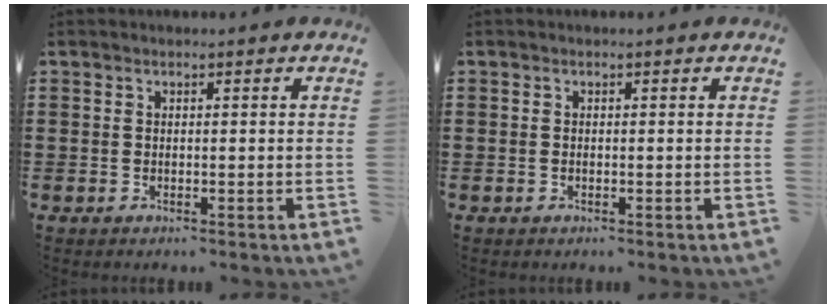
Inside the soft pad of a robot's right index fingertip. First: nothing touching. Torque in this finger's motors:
{"motor_torque": [-0.63, 0.99, -0.02, -0.01]}